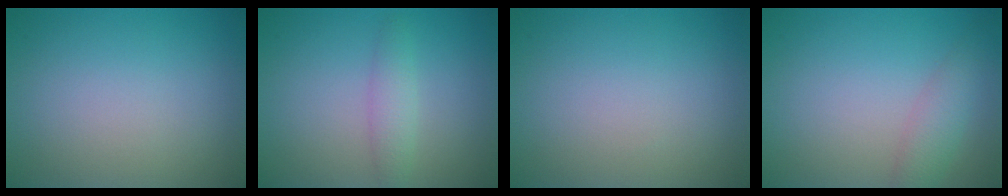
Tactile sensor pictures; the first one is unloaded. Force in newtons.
{"total": 1.8, "press": 1.8, "slide": 0.0}
{"total": 0.0}
{"total": 2.5, "press": 2.5, "slide": 0.1}